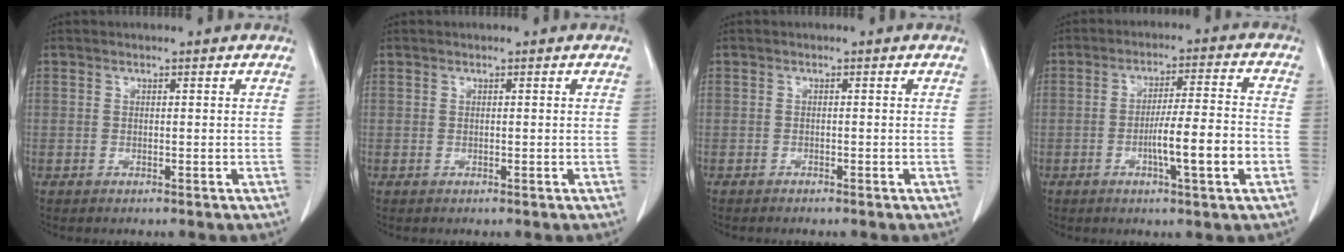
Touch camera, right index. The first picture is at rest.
{"total": 0.0}
{"total": 0.9, "force": [-0.8, 0.1, 0.3], "torque": [-0.008, -0.001, -0.012]}
{"total": 9.1, "force": [-2.9, 0.1, 8.6], "torque": [-0.136, 0.003, -0.049]}